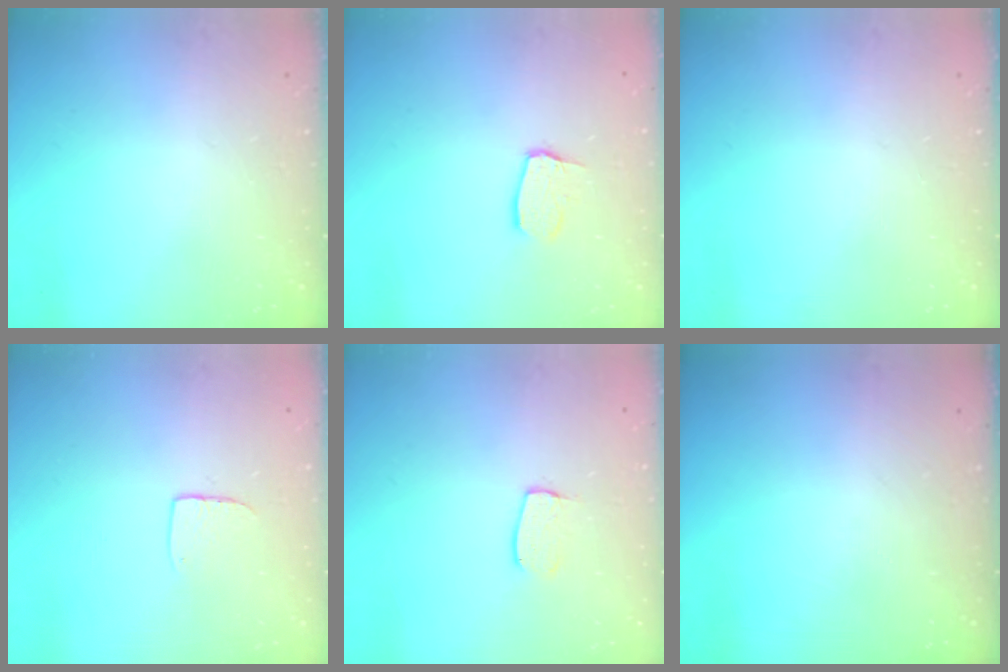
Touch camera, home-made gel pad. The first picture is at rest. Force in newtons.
{"total": 6.8, "press": 6.8, "slide": 0.5}
{"total": 0.0}
{"total": 5.9, "press": 5.9, "slide": 0.5}
{"total": 6.0, "press": 6.0, "slide": 0.4}
{"total": 0.0}